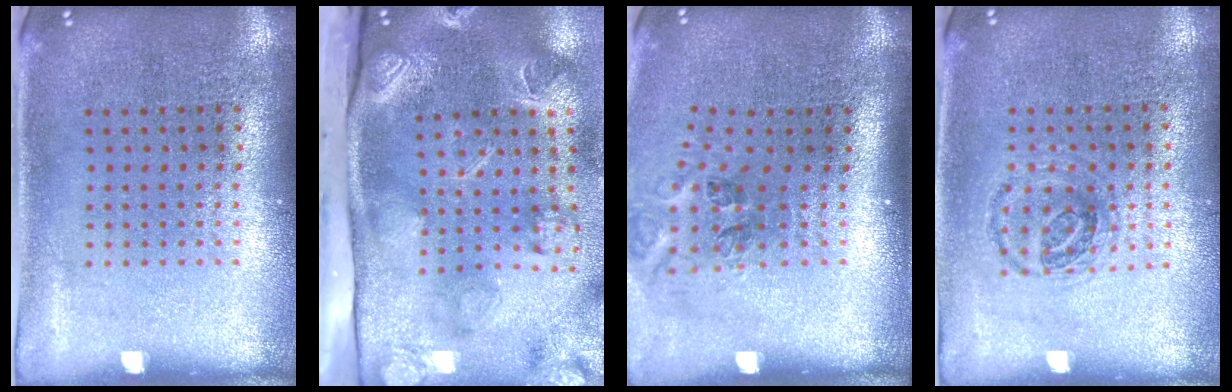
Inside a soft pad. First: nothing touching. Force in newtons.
{"total": 4.4, "press": 3.2, "slide": 3.1}
{"total": 1.5, "press": 1.0, "slide": 1.0}
{"total": 1.0, "press": 0.9, "slide": 0.2}